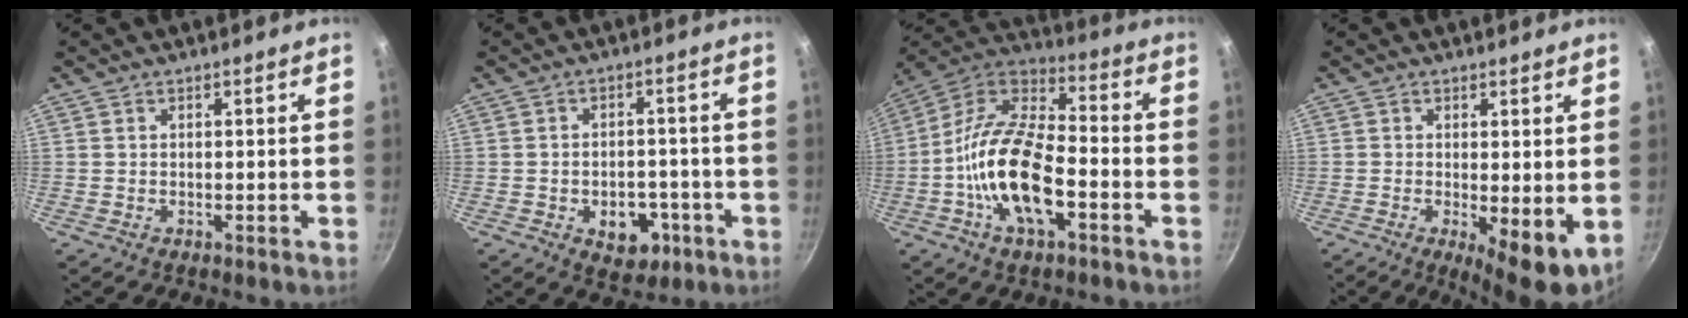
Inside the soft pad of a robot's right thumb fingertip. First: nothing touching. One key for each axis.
{"total": 8.1, "fx": -3.1, "fy": 5.6, "fz": 5.0, "tx": -0.036, "ty": 0.016, "tz": -0.035}
{"total": 18.8, "fx": -5.3, "fy": 8.7, "fz": 15.7, "tx": -0.287, "ty": 0.041, "tz": -0.119}
{"total": 7.4, "fx": -0.7, "fy": 2.5, "fz": 6.9, "tx": -0.091, "ty": -0.016, "tz": -0.003}